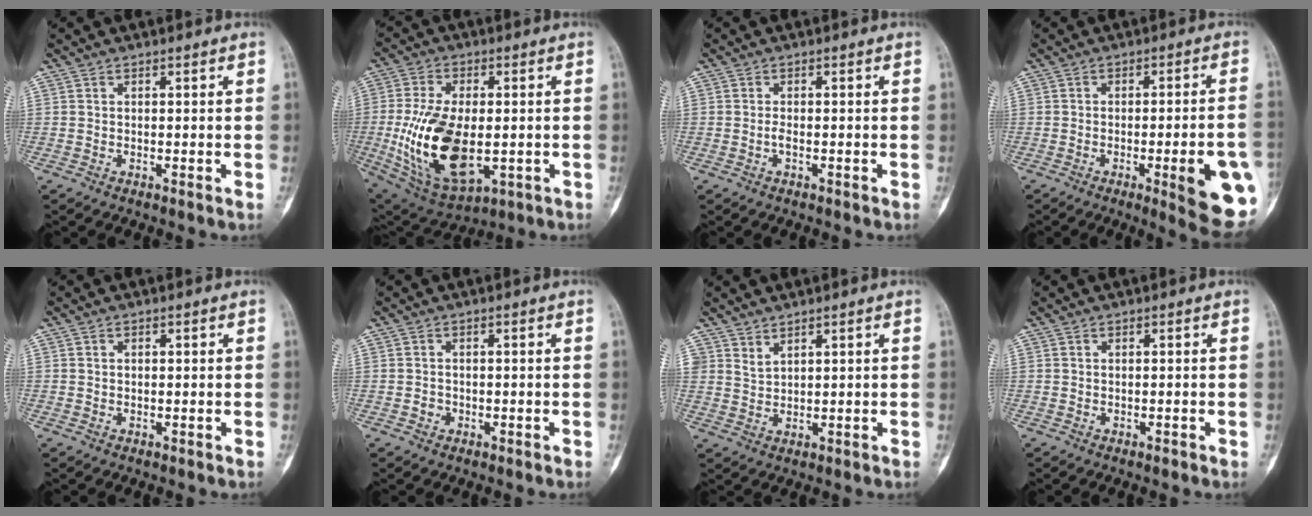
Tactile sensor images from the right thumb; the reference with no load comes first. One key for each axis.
{"total": 18.5, "fx": -2.4, "fy": 10.0, "fz": 15.4, "tx": -0.288, "ty": -0.004, "tz": -0.023}
{"total": 1.0, "fx": -0.5, "fy": 0.6, "fz": 0.7, "tx": -0.012, "ty": 0.002, "tz": -0.011}
{"total": 14.2, "fx": -4.6, "fy": 3.0, "fz": 13.1, "tx": -0.127, "ty": 0.011, "tz": -0.050}
{"total": 0.6, "fx": -0.1, "fy": 0.6, "fz": 0.0, "tx": 0.010, "ty": 0.005, "tz": -0.004}
{"total": 1.6, "fx": -0.6, "fy": 1.4, "fz": 0.4, "tx": 0.006, "ty": 0.007, "tz": -0.013}
{"total": 2.1, "fx": 1.8, "fy": 1.0, "fz": 0.5, "tx": 0.008, "ty": -0.017, "tz": 0.035}
{"total": 0.7, "fx": -0.4, "fy": 0.4, "fz": 0.3, "tx": 0.002, "ty": 0.001, "tz": -0.007}